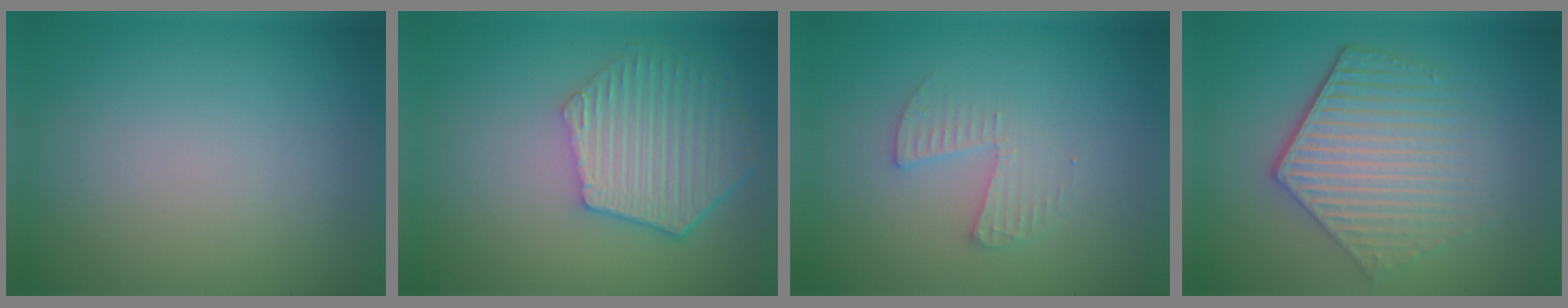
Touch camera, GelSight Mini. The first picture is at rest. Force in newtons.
{"total": 5.9, "press": 4.8, "slide": 3.5}
{"total": 2.1, "press": 2.0, "slide": 0.1}
{"total": 5.7, "press": 4.2, "slide": 3.8}